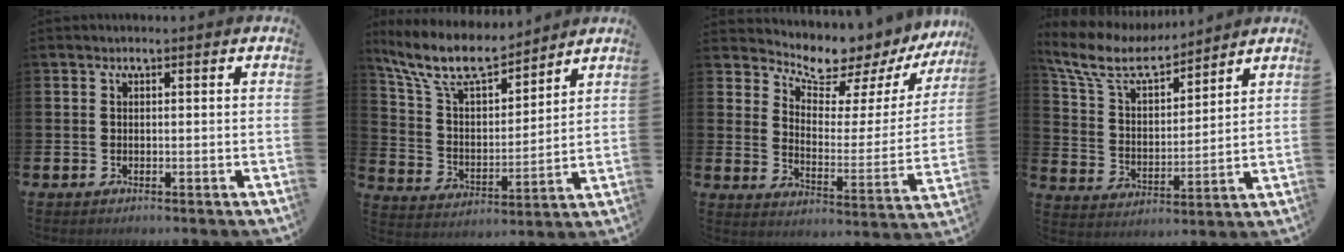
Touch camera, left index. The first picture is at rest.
{"total": 9.0, "force": [7.9, 2.3, 3.7], "torque": [-0.109, -0.038, 0.143]}
{"total": 7.0, "force": [6.6, 1.8, 1.6], "torque": [-0.060, -0.060, 0.109]}
{"total": 8.4, "force": [7.4, 2.5, 3.0], "torque": [-0.100, -0.044, 0.131]}